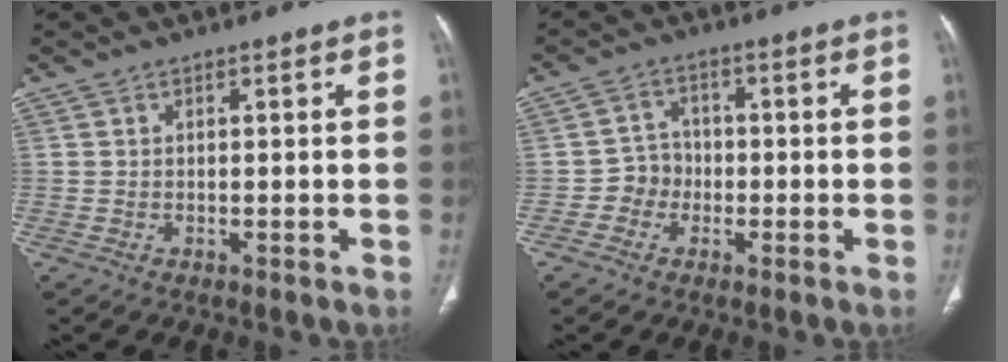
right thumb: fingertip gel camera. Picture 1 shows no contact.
{"total": 4.2, "force": [-1.5, 3.8, 0.9], "torque": [0.012, 0.016, -0.036]}